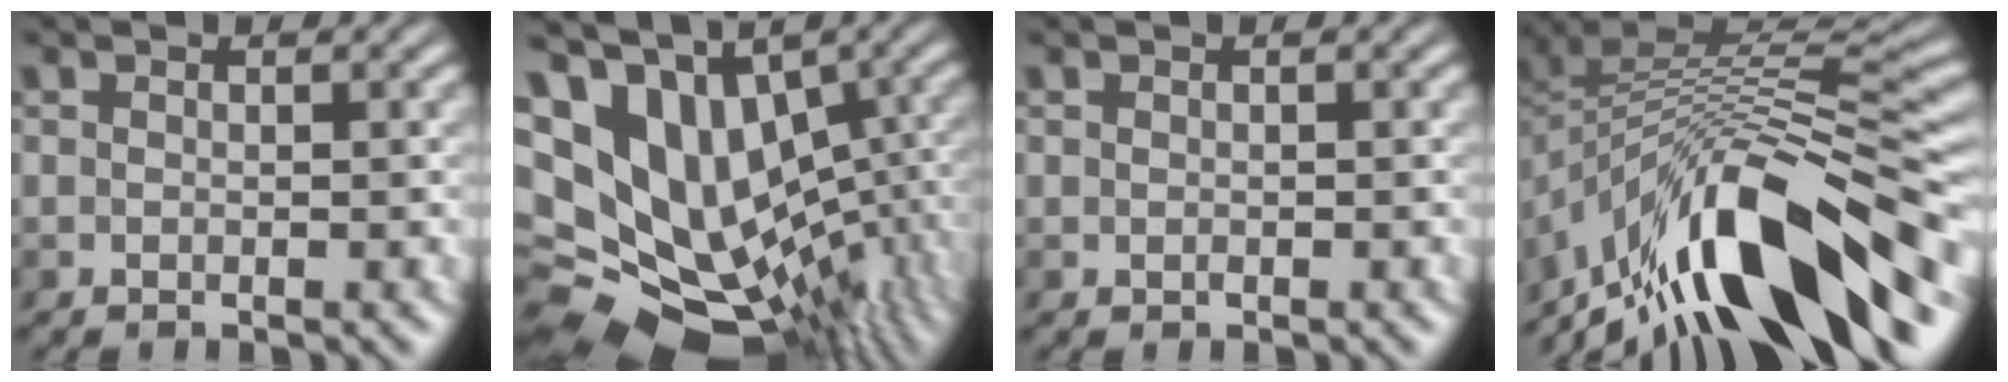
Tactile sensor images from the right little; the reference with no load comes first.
{"total": 15.0, "force": [1.0, 10.8, 10.3], "torque": [-0.163, -0.004, 0.068]}
{"total": 0.0}
{"total": 13.2, "force": [-8.2, 4.5, 9.4], "torque": [-0.159, 0.021, -0.141]}